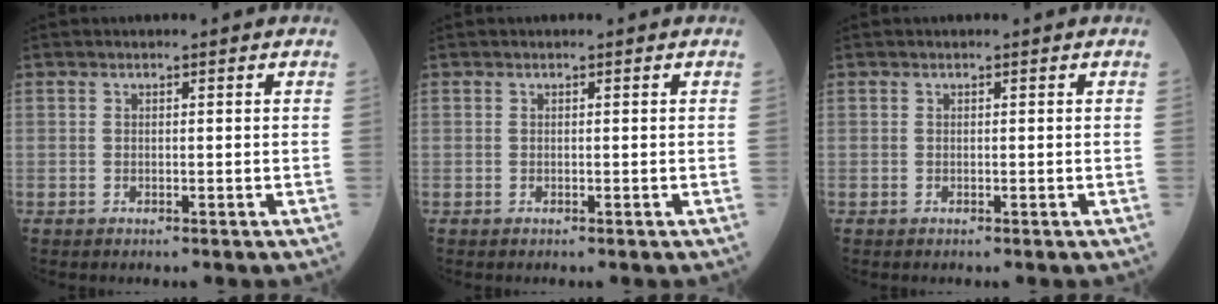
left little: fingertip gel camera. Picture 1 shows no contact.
{"total": 0.0}
{"total": 0.0}